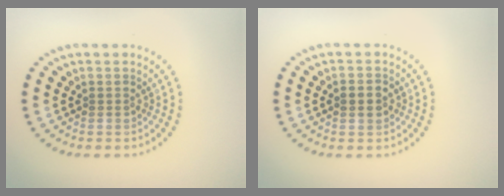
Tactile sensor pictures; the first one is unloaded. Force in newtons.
{"total": 1.7, "press": 1.7, "slide": 0.2}